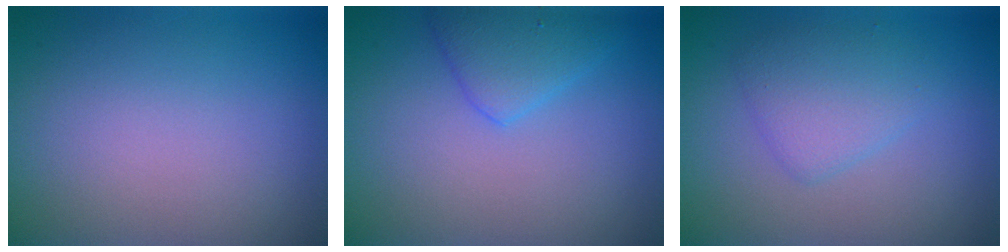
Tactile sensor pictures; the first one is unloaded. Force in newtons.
{"total": 2.8, "press": 2.8, "slide": 0.2}
{"total": 2.8, "press": 2.8, "slide": 0.2}